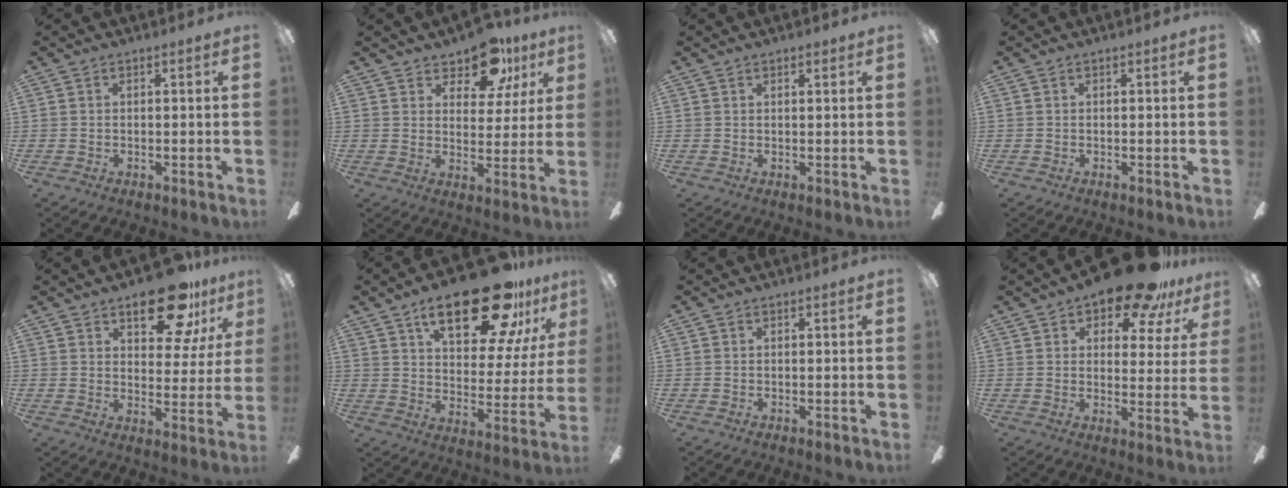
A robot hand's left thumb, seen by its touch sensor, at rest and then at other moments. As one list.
[{"total": 11.4, "force": [8.3, 5.7, 5.3], "torque": [-0.069, -0.043, 0.147]}, {"total": 0.8, "force": [0.8, 0.1, 0.3], "torque": [0.001, -0.003, 0.012]}, {"total": 0.0}, {"total": 15.9, "force": [10.2, 7.3, 9.7], "torque": [-0.117, -0.052, 0.169]}, {"total": 23.3, "force": [15.1, 9.1, 15.2], "torque": [-0.230, -0.076, 0.249]}, {"total": 0.0}, {"total": 13.8, "force": [10.7, 5.0, 7.1], "torque": [-0.101, -0.067, 0.185]}]